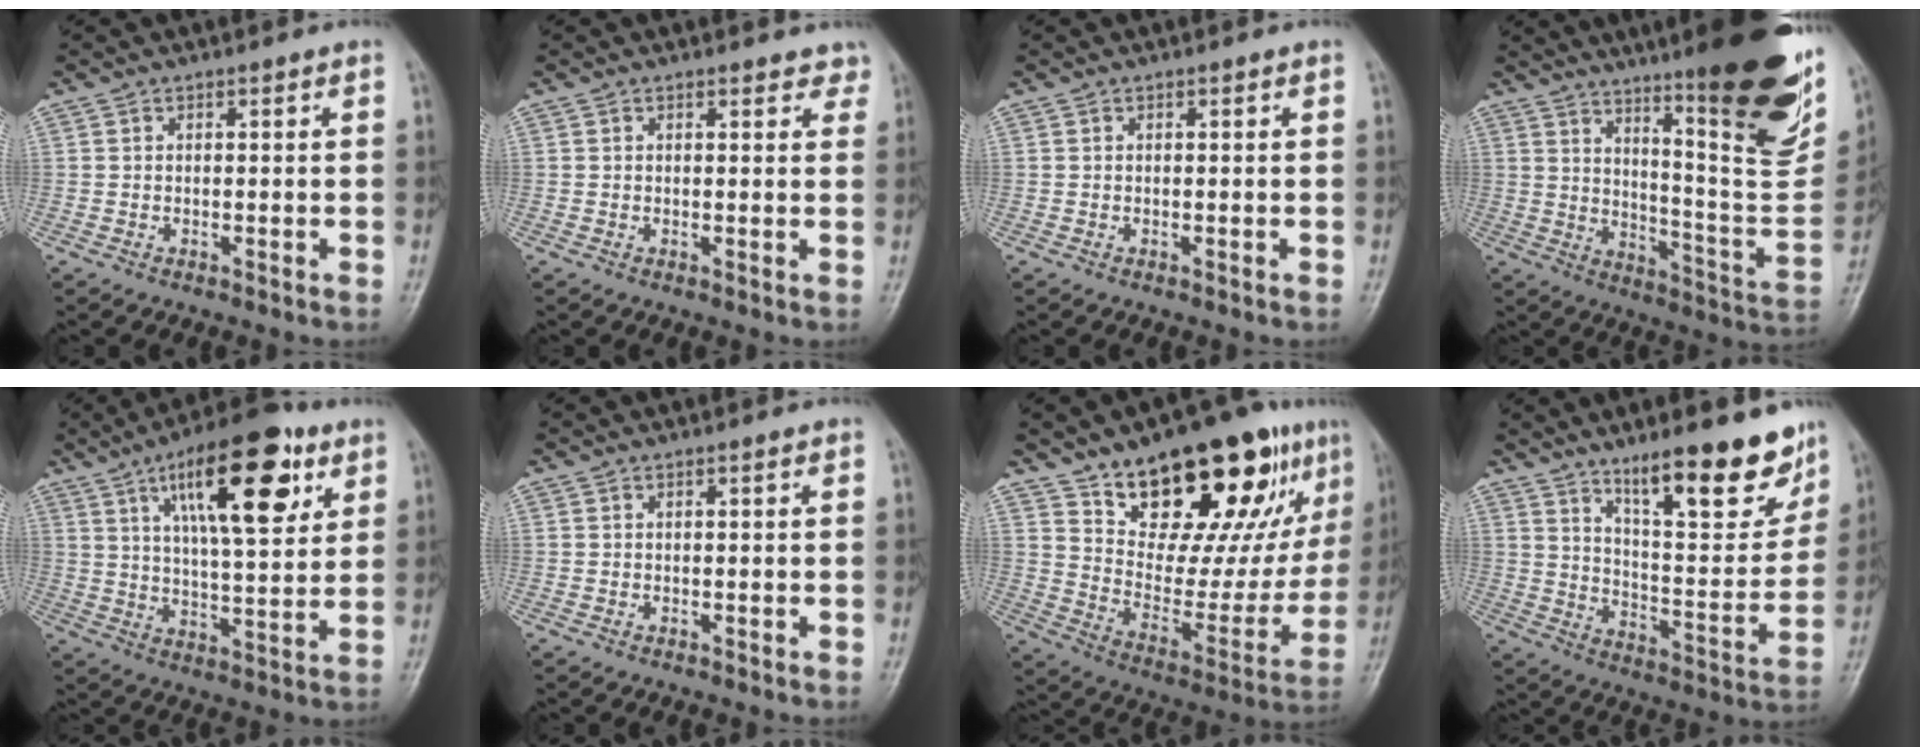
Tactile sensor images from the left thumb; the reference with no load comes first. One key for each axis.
{"total": 2.8, "fx": 2.4, "fy": 1.3, "fz": 0.7, "tx": 0.020, "ty": -0.010, "tz": 0.015}
{"total": 0.0}
{"total": 27.6, "fx": 16.2, "fy": 5.2, "fz": 21.8, "tx": -0.279, "ty": -0.082, "tz": 0.239}
{"total": 19.8, "fx": 9.0, "fy": 7.1, "fz": 16.1, "tx": -0.217, "ty": -0.027, "tz": 0.142}
{"total": 0.0}
{"total": 27.6, "fx": 16.6, "fy": 11.5, "fz": 18.8, "tx": -0.226, "ty": -0.057, "tz": 0.265}
{"total": 18.4, "fx": 12.5, "fy": 5.0, "fz": 12.4, "tx": -0.137, "ty": -0.081, "tz": 0.201}